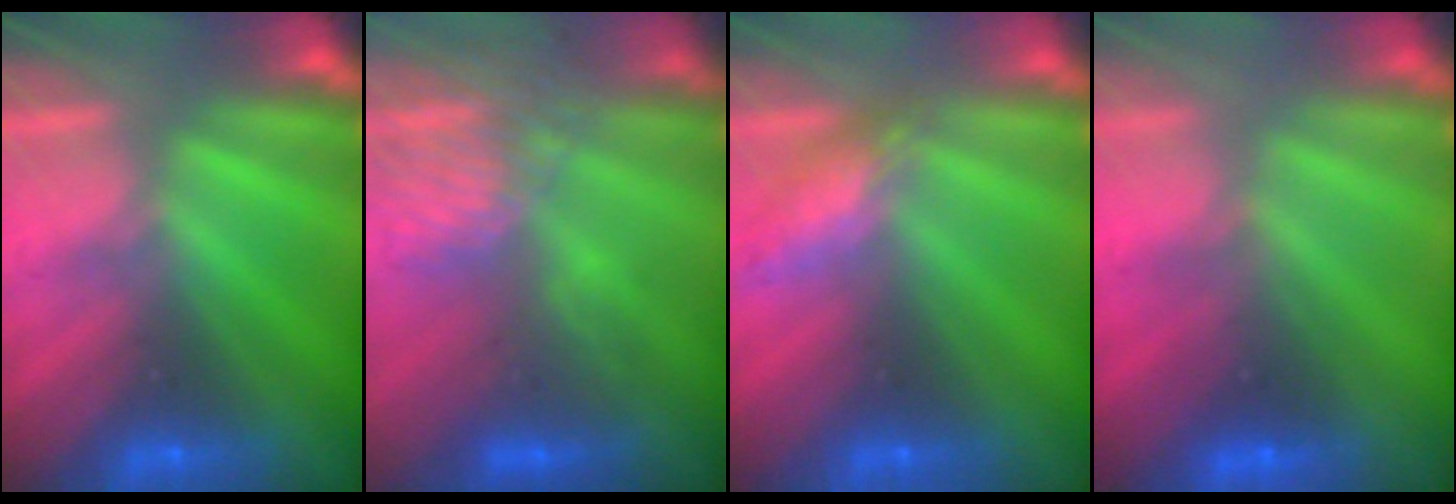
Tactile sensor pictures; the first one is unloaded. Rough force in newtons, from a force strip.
{"total": 3.4}
{"total": 2.4}
{"total": 1.7}